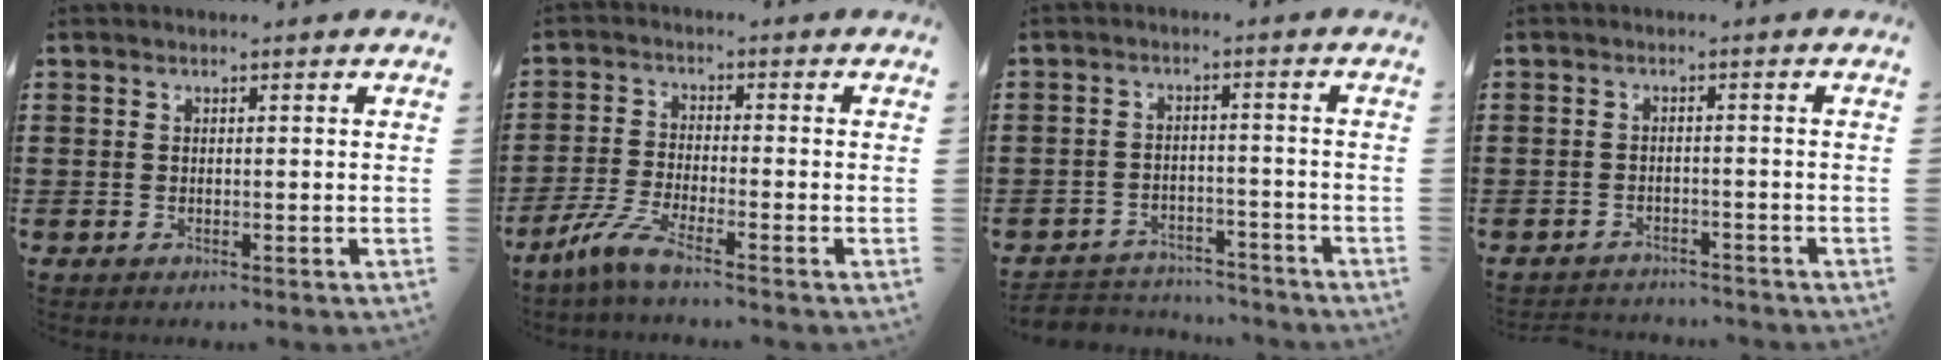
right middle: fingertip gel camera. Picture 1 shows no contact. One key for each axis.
{"total": 5.1, "fx": -3.7, "fy": 0.3, "fz": 3.5, "tx": -0.092, "ty": -0.017, "tz": -0.077}
{"total": 3.8, "fx": -3.7, "fy": 0.9, "fz": -0.2, "tx": -0.004, "ty": 0.003, "tz": -0.079}
{"total": 2.1, "fx": -2.1, "fy": 0.4, "fz": -0.3, "tx": -0.002, "ty": 0.001, "tz": -0.048}